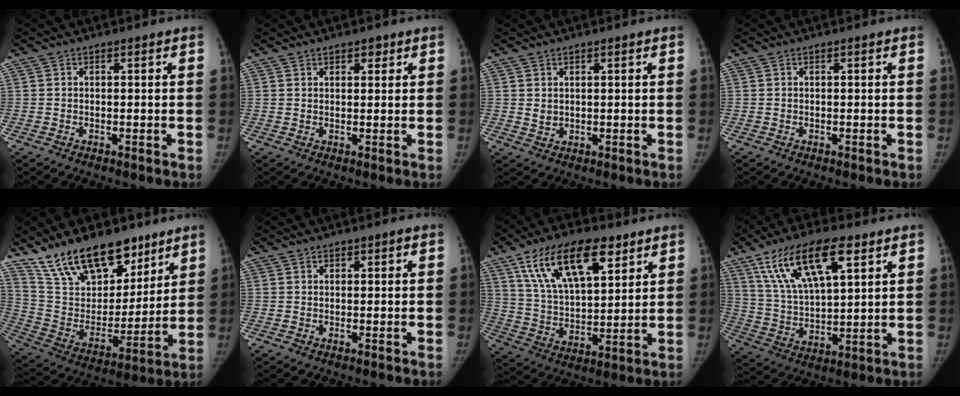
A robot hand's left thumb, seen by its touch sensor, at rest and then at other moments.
{"total": 2.0, "force": [1.4, 1.1, 0.9], "torque": [0.002, -0.006, 0.017]}
{"total": 1.9, "force": [0.9, 1.4, 0.9], "torque": [-0.010, -0.009, 0.022]}
{"total": 0.0}
{"total": 21.6, "force": [15.4, 10.6, 10.9], "torque": [-0.144, -0.069, 0.274]}
{"total": 1.1, "force": [0.5, 0.8, 0.5], "torque": [0.005, 0.001, 0.003]}
{"total": 19.3, "force": [10.5, 8.7, 13.7], "torque": [-0.206, -0.030, 0.192]}
{"total": 18.1, "force": [9.4, 7.0, 13.7], "torque": [-0.229, -0.021, 0.177]}